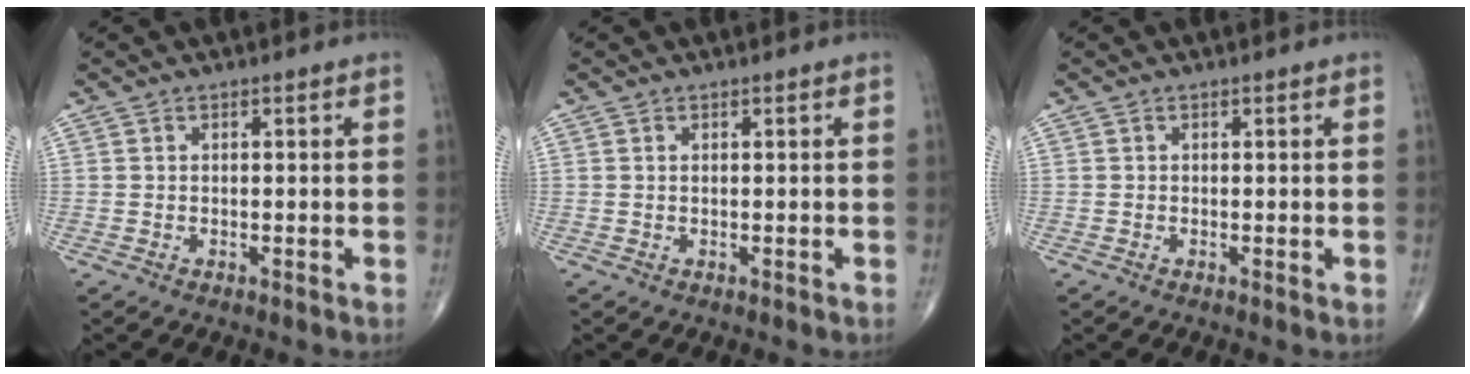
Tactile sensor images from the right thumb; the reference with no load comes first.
{"total": 0.0}
{"total": 0.0}